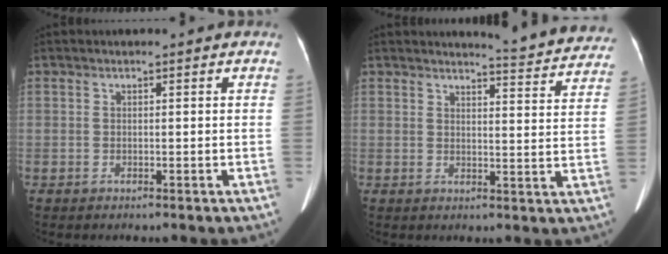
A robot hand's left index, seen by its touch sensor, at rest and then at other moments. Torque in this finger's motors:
{"motor_torque": [0.17, -0.41, 0.04, 0.04]}